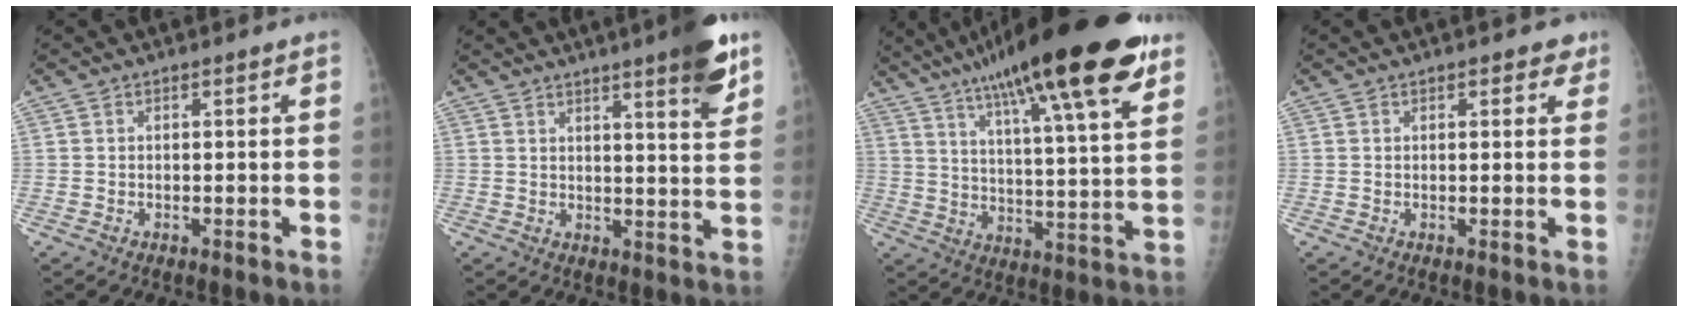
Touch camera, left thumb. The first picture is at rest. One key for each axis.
{"total": 9.0, "fx": 5.6, "fy": 0.9, "fz": 7.0, "tx": -0.081, "ty": -0.031, "tz": 0.072}
{"total": 24.5, "fx": 14.4, "fy": 3.9, "fz": 19.4, "tx": -0.296, "ty": -0.026, "tz": 0.213}
{"total": 2.6, "fx": 1.6, "fy": 1.5, "fz": 1.4, "tx": 0.006, "ty": -0.003, "tz": 0.015}